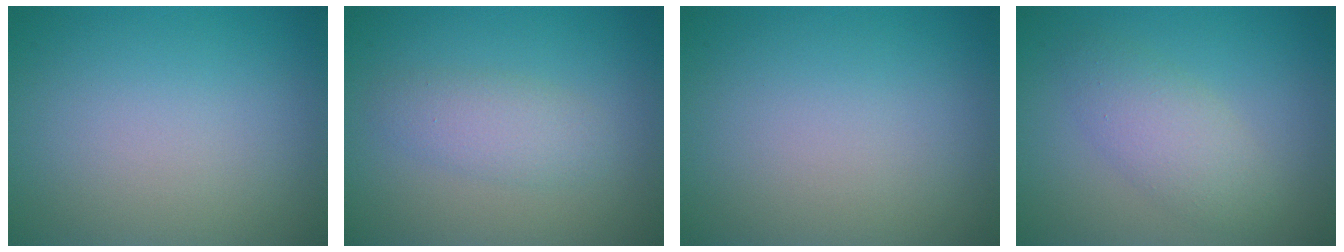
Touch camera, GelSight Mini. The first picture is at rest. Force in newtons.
{"total": 2.5, "press": 2.5, "slide": 0.1}
{"total": 0.0}
{"total": 3.1, "press": 3.1, "slide": 0.1}